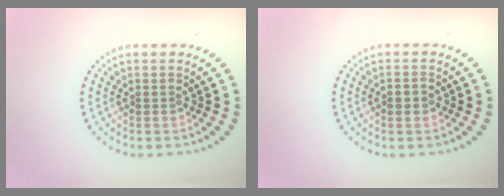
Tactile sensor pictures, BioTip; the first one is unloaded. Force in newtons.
{"total": 1.7, "press": 1.7, "slide": 0.1}